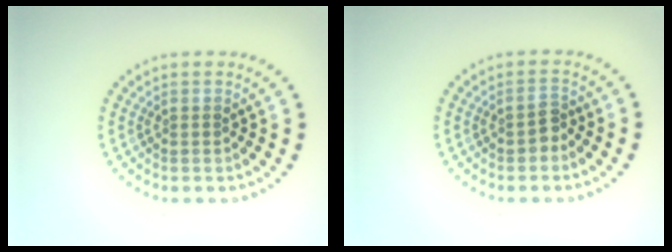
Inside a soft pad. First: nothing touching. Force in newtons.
{"total": 1.3, "press": 1.2, "slide": 0.5}